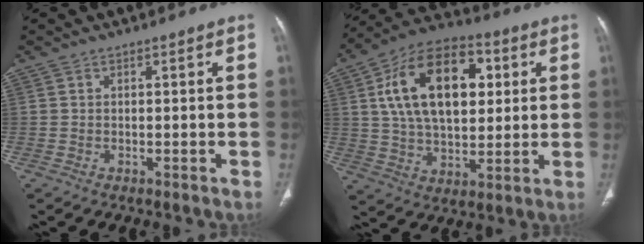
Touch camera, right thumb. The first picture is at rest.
{"total": 21.2, "force": [5.3, 12.5, 16.3], "torque": [-0.247, 0.003, 0.086]}